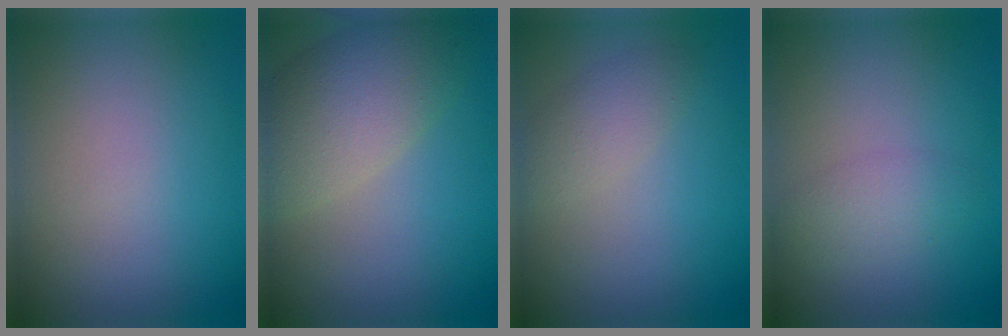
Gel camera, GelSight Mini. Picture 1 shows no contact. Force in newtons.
{"total": 6.5, "press": 6.4, "slide": 0.4}
{"total": 2.1, "press": 2.1, "slide": 0.1}
{"total": 2.3, "press": 2.3, "slide": 0.1}